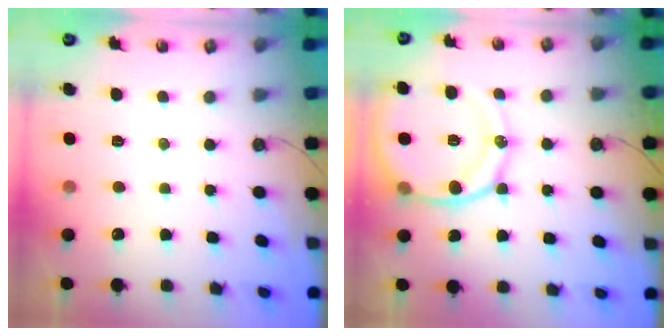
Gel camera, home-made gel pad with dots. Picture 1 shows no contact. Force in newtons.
{"total": 16.4, "press": 16.4, "slide": 1.5}